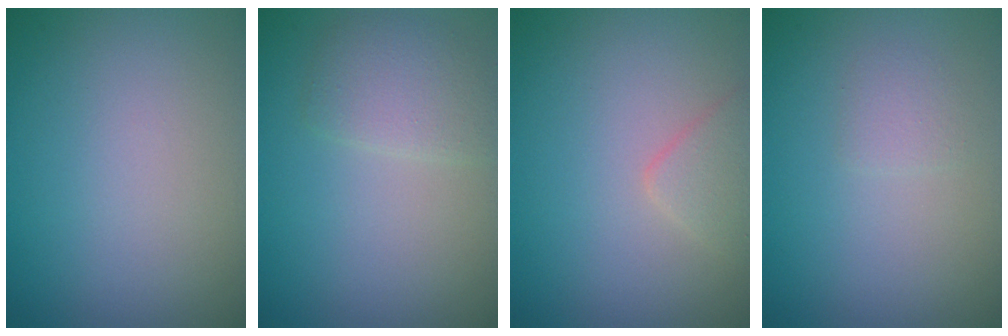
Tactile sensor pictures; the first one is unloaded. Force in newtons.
{"total": 2.3, "press": 2.3, "slide": 0.0}
{"total": 1.7, "press": 1.6, "slide": 0.1}
{"total": 0.9, "press": 0.9, "slide": 0.1}